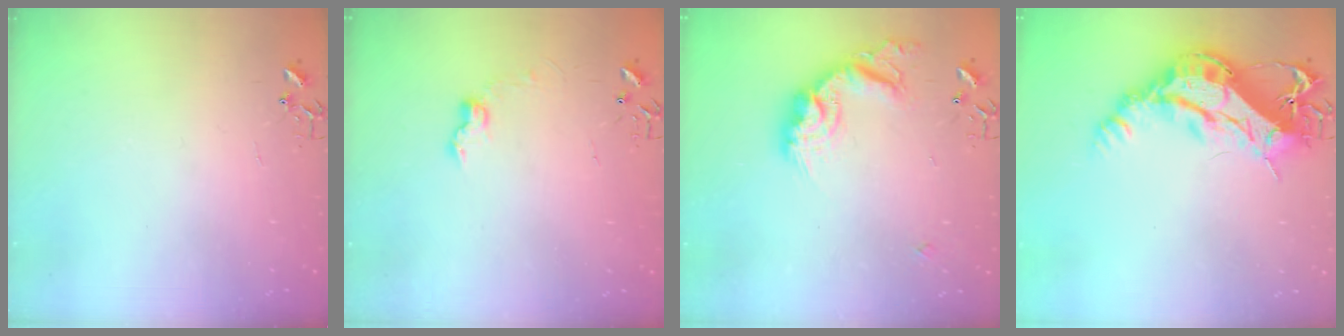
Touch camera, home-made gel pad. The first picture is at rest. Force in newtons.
{"total": 7.8, "press": 7.8, "slide": 0.8}
{"total": 17.9, "press": 17.8, "slide": 1.1}
{"total": 20.3, "press": 20.2, "slide": 2.1}